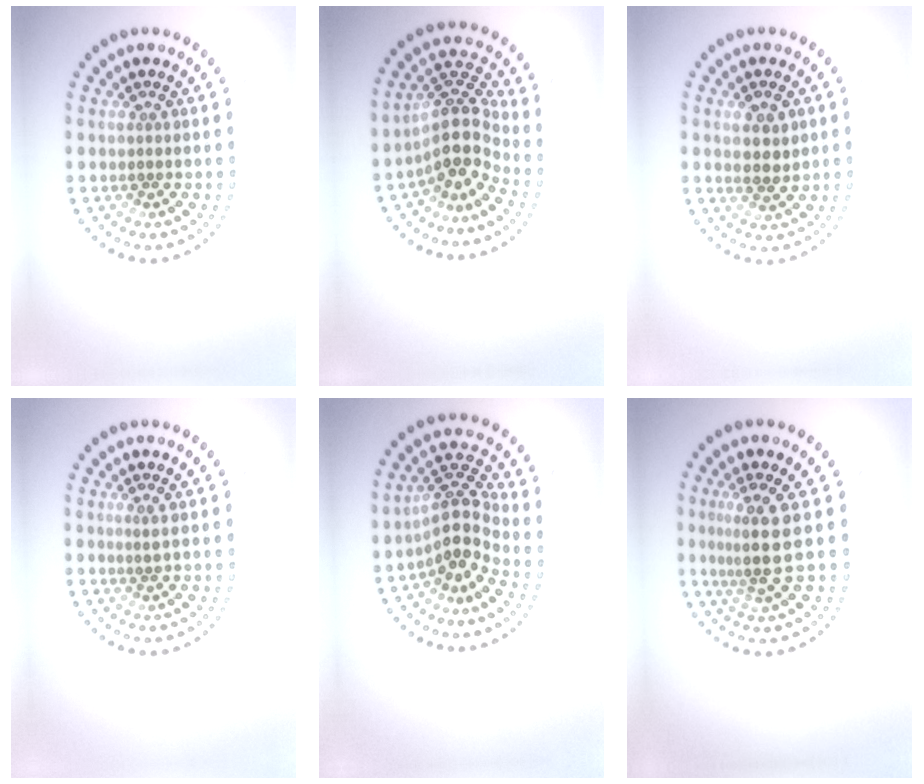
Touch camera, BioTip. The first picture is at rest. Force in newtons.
{"total": 4.6, "press": 3.4, "slide": 3.0}
{"total": 2.5, "press": 2.5, "slide": 0.5}
{"total": 0.6, "press": 0.2, "slide": 0.6}
{"total": 3.7, "press": 2.7, "slide": 2.5}
{"total": 3.3, "press": 2.5, "slide": 2.2}